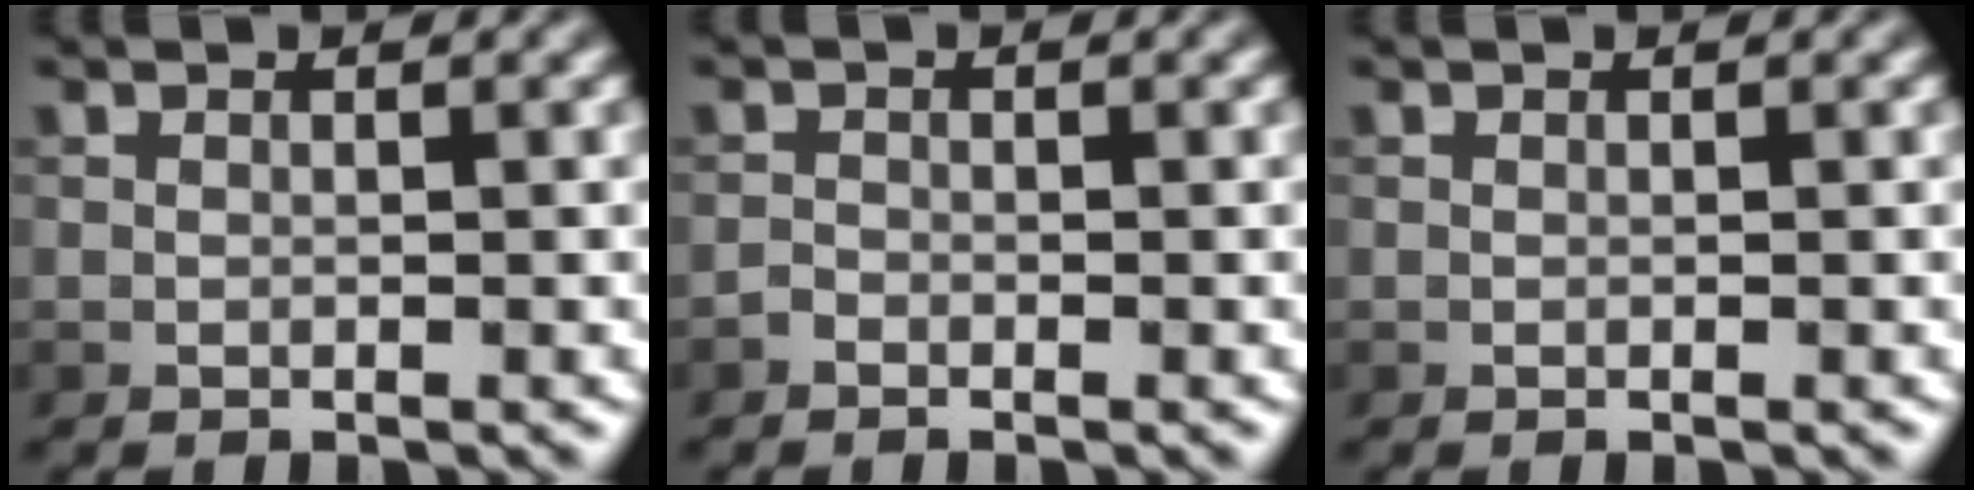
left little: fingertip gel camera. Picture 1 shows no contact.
{"total": 0.7, "force": [-0.6, 0.3, 0.1], "torque": [0.000, -0.002, -0.015]}
{"total": 0.0}